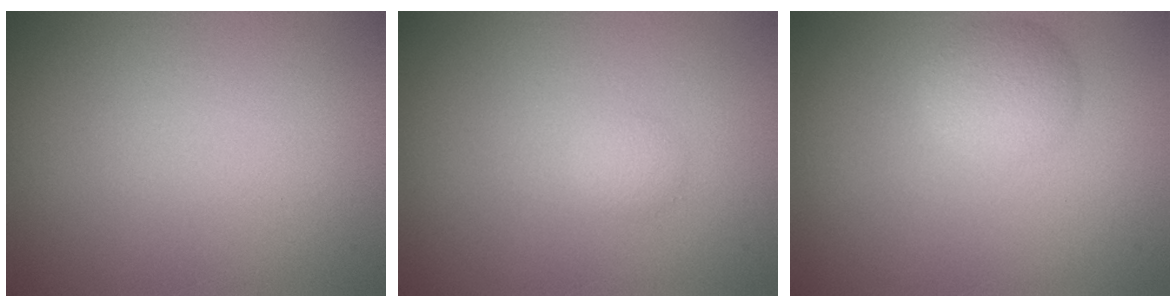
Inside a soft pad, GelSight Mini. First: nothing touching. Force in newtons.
{"total": 0.9, "press": 0.9, "slide": 0.0}
{"total": 2.7, "press": 2.7, "slide": 0.1}